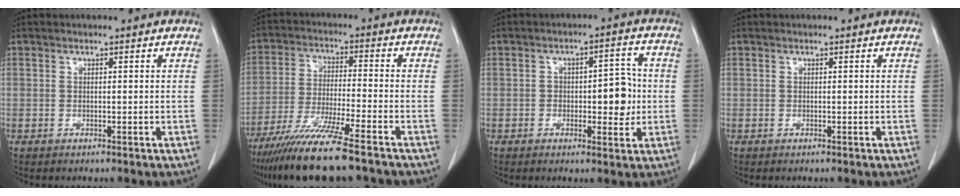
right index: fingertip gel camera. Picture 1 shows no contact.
{"total": 13.4, "force": [-10.3, -0.2, 8.5], "torque": [-0.157, -0.043, -0.177]}
{"total": 6.5, "force": [-0.6, 3.1, 5.7], "torque": [-0.068, 0.017, -0.003]}
{"total": 0.0}